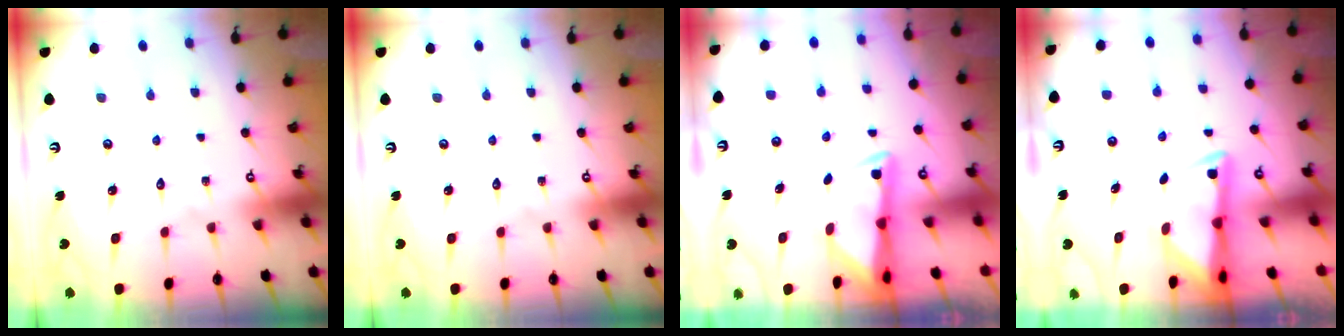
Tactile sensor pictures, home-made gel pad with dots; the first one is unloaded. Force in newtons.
{"total": 0.0}
{"total": 3.0, "press": 2.9, "slide": 0.6}
{"total": 2.7, "press": 2.6, "slide": 0.7}